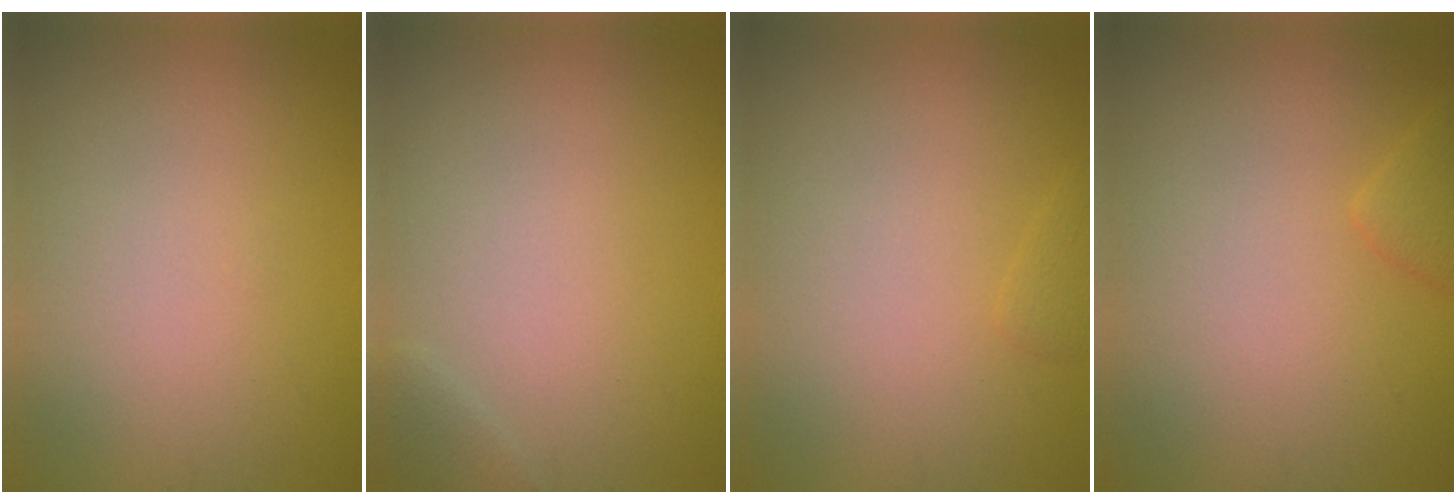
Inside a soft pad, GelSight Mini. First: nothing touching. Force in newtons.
{"total": 0.8, "press": 0.8, "slide": 0.1}
{"total": 0.7, "press": 0.7, "slide": 0.1}
{"total": 1.4, "press": 1.4, "slide": 0.1}